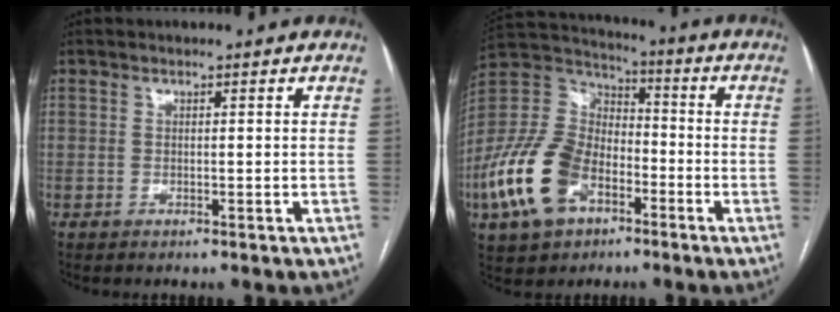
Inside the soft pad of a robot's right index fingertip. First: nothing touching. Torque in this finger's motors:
{"motor_torque": [1.78, -0.36, 0.51, 0.21]}